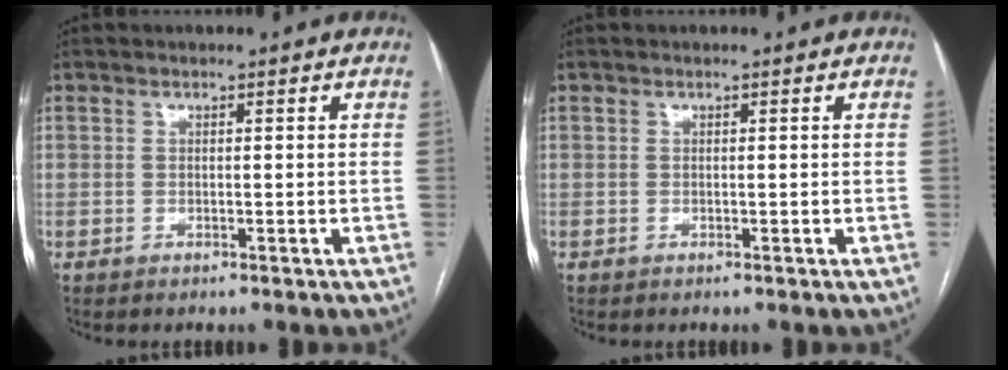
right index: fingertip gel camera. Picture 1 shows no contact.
{"total": 0.0}